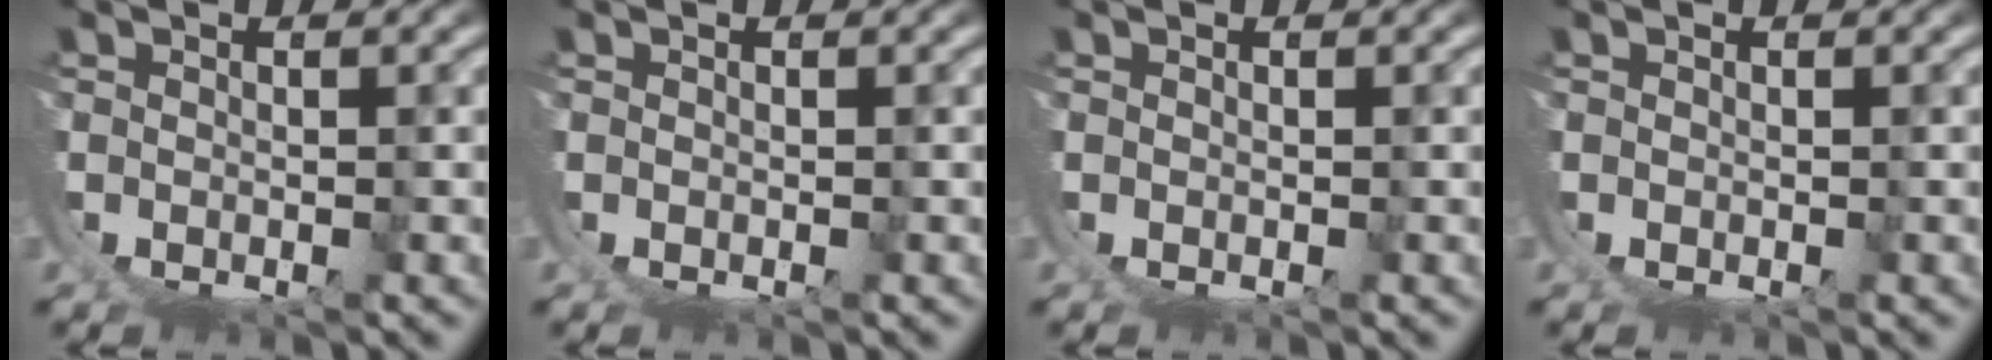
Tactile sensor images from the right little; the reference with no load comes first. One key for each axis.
{"total": 0.0}
{"total": 0.0}
{"total": 0.0}